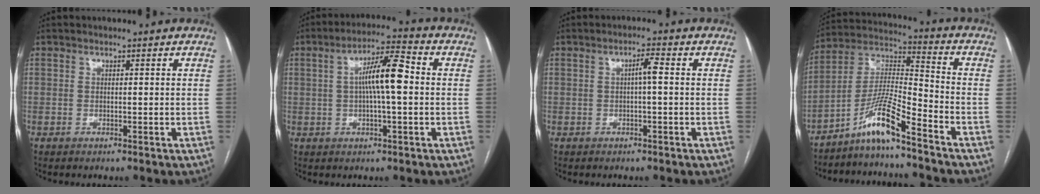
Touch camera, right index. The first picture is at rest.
{"total": 8.4, "force": [0.6, 1.2, 8.3], "torque": [-0.150, 0.022, 0.005]}
{"total": 2.3, "force": [0.1, 0.2, 2.2], "torque": [-0.038, 0.005, 0.002]}
{"total": 9.6, "force": [-7.2, -0.4, 6.4], "torque": [-0.136, 0.004, -0.138]}